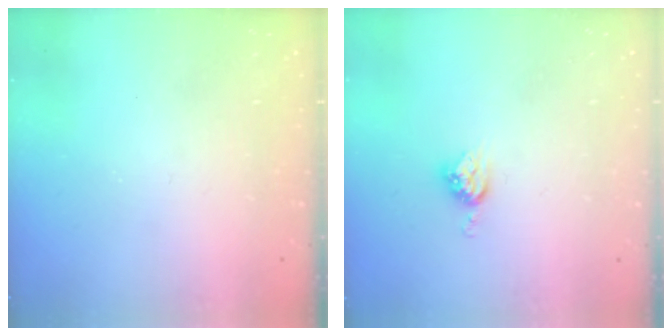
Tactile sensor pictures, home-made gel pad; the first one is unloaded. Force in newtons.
{"total": 5.8, "press": 5.8, "slide": 0.3}